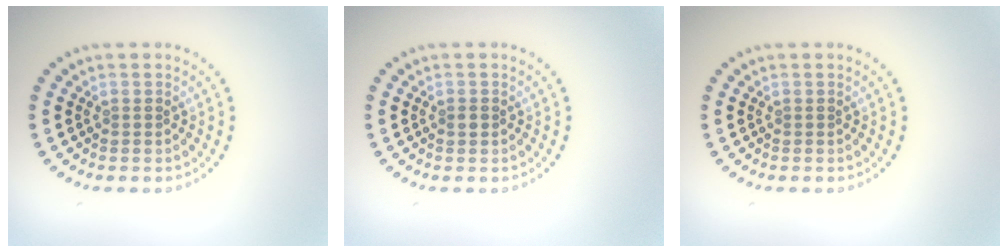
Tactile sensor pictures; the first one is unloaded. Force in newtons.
{"total": 0.8, "press": 0.8, "slide": 0.1}
{"total": 0.0}